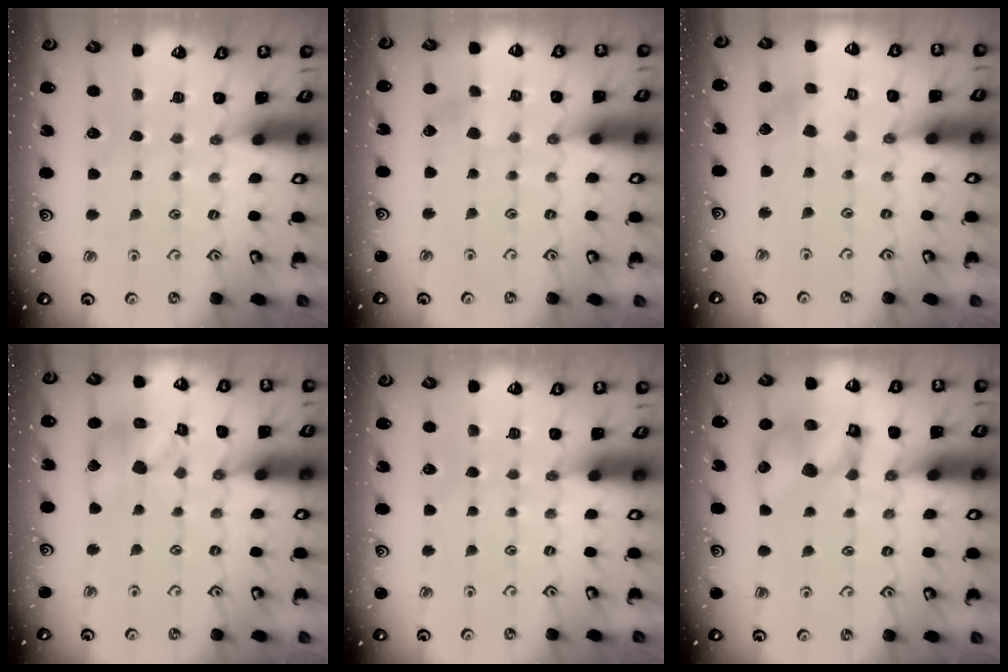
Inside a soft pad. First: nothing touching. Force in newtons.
{"total": 2.3, "press": 2.3, "slide": 0.2}
{"total": 2.3, "press": 2.2, "slide": 0.3}
{"total": 13.2, "press": 13.1, "slide": 1.8}
{"total": 0.0}
{"total": 10.7, "press": 10.6, "slide": 1.4}